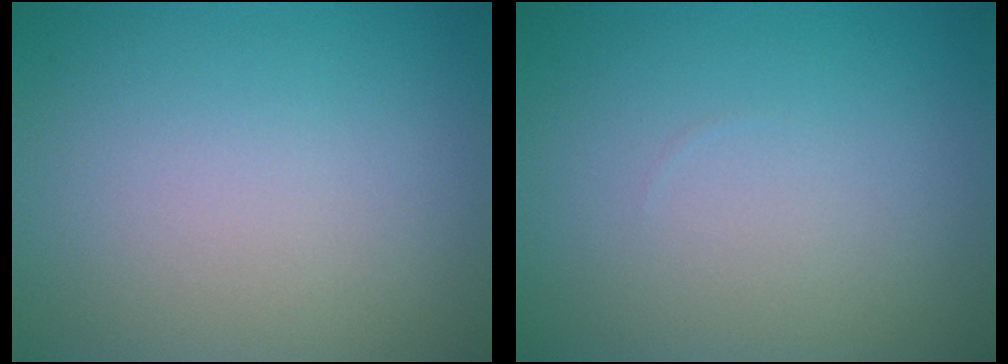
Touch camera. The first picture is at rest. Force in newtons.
{"total": 0.0}